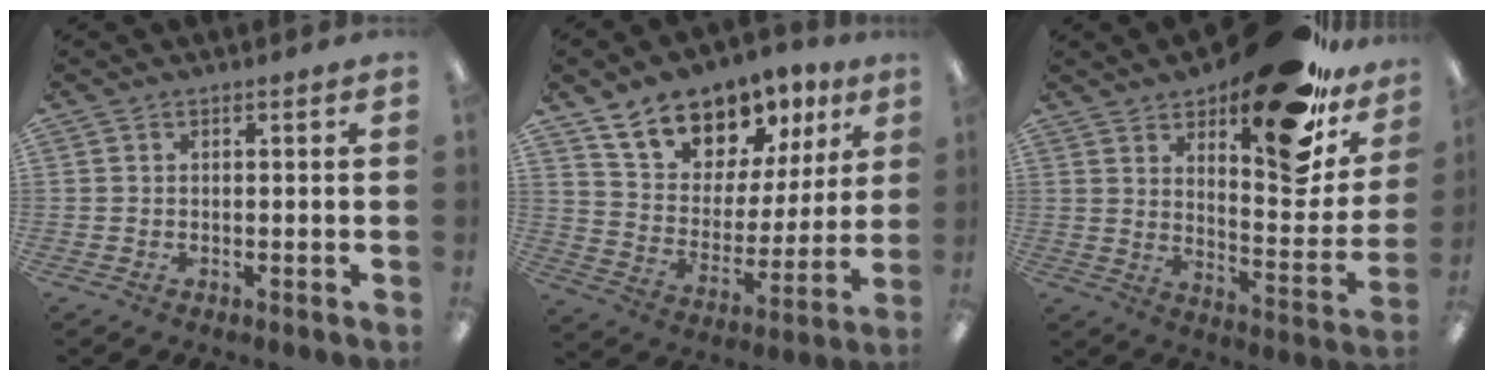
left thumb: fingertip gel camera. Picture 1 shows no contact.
{"total": 14.9, "force": [11.5, 8.3, 4.5], "torque": [-0.091, -0.075, 0.213]}
{"total": 22.6, "force": [15.5, 8.3, 14.3], "torque": [-0.179, -0.101, 0.250]}